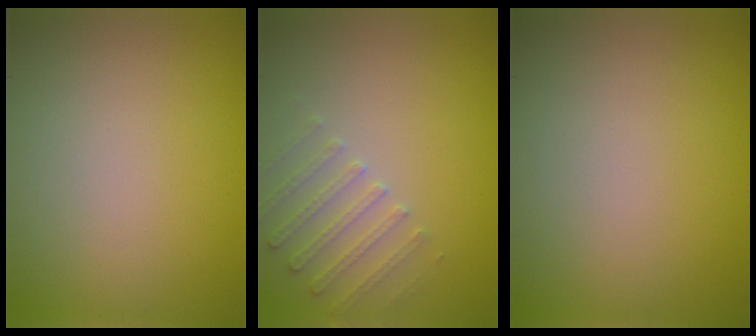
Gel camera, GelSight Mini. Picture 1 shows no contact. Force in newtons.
{"total": 2.3, "press": 2.2, "slide": 0.6}
{"total": 0.0}